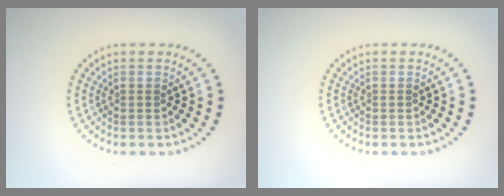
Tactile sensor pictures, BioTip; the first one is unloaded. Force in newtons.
{"total": 0.0}